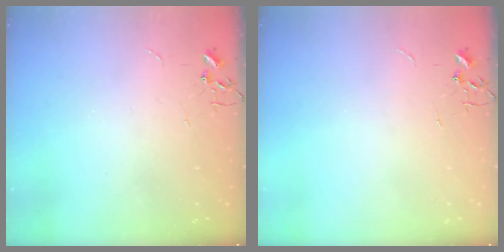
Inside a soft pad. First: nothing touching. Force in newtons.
{"total": 0.0}